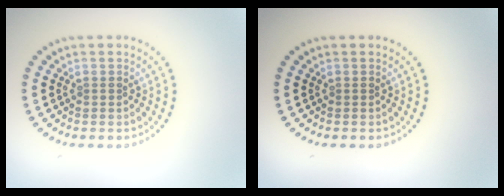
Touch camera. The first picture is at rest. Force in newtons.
{"total": 0.0}